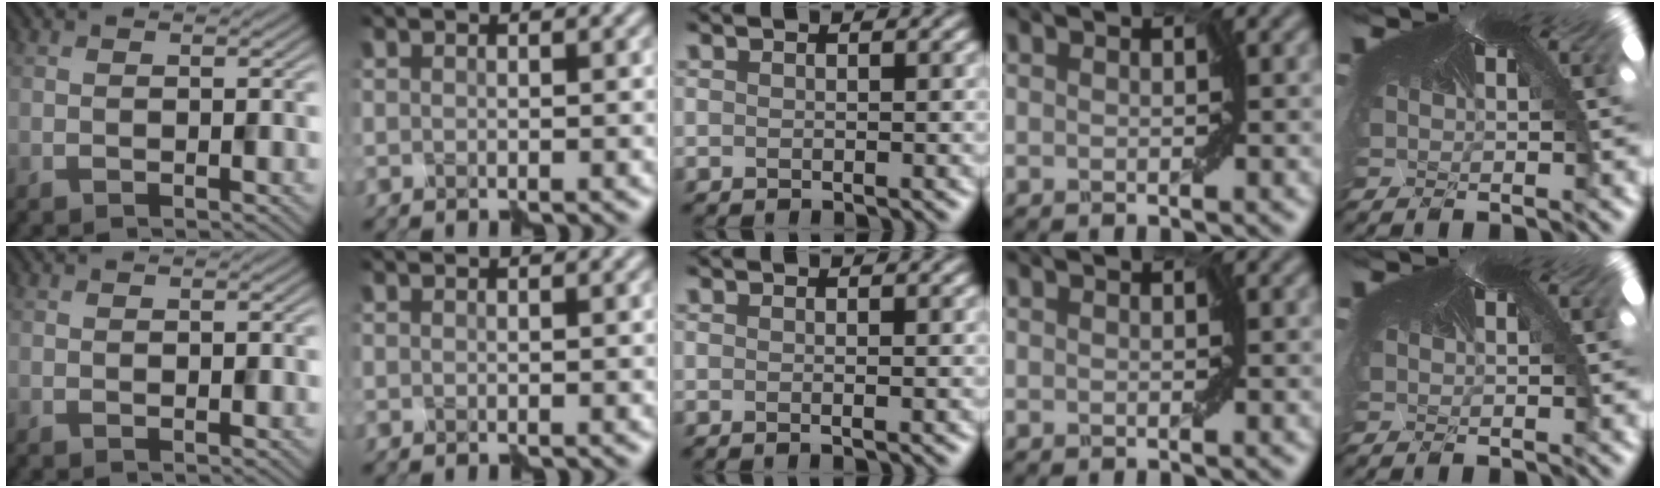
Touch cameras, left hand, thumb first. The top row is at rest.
{"thumb": {"total": 0.9, "force": [0.1, 0.6, 0.7], "torque": [-0.009, -0.002, 0.006]}, "middle": {"total": 0.8, "force": [0.1, 0.5, 0.6], "torque": [0.009, 0.001, -0.008]}}